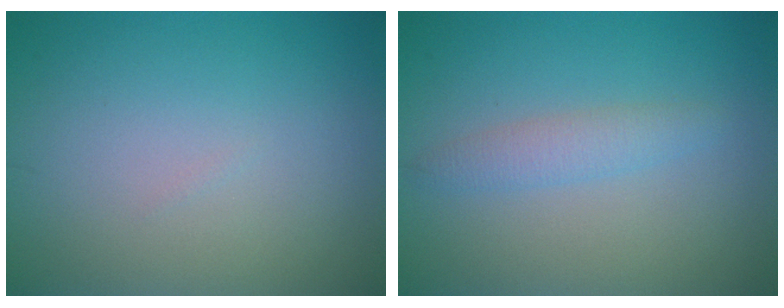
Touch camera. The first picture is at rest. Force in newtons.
{"total": 1.9, "press": 1.9, "slide": 0.0}